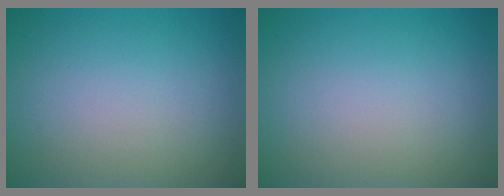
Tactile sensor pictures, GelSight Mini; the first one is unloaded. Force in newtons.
{"total": 0.0}